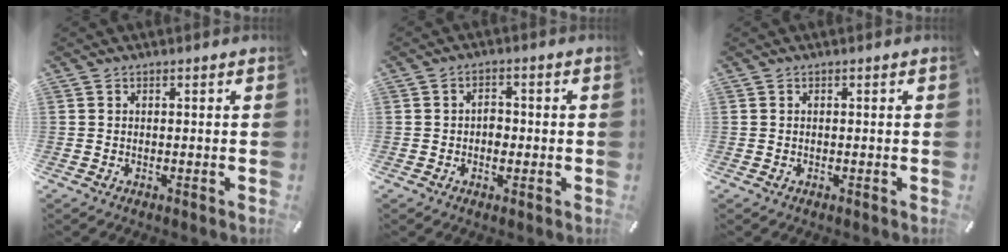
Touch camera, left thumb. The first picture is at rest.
{"total": 3.0, "force": [-0.7, 2.1, 2.0], "torque": [-0.031, 0.002, -0.015]}
{"total": 0.0}